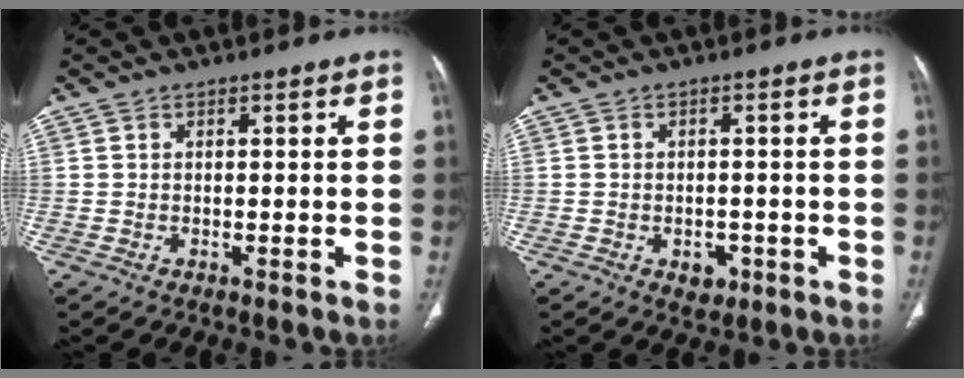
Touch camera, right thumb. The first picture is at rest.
{"total": 3.0, "force": [-1.3, 2.2, 1.6], "torque": [-0.010, 0.003, -0.011]}